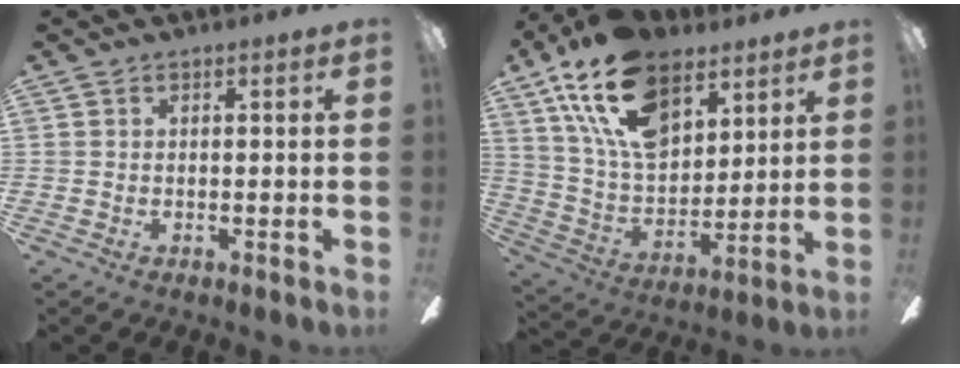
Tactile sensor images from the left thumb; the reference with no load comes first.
{"total": 21.6, "force": [12.7, 12.0, 12.8], "torque": [-0.254, -0.050, 0.231]}